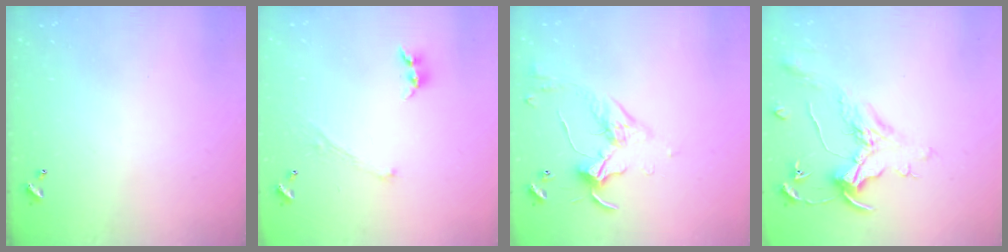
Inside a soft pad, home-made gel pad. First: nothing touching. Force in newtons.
{"total": 1.3, "press": 1.2, "slide": 0.5}
{"total": 3.3, "press": 3.2, "slide": 0.7}
{"total": 1.5, "press": 1.3, "slide": 0.7}